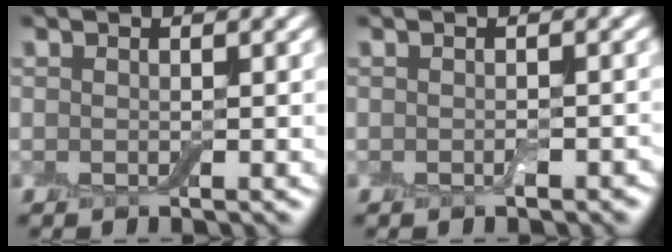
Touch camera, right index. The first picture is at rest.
{"total": 1.0, "force": [-0.5, 0.5, 0.7], "torque": [-0.013, -0.002, -0.005]}